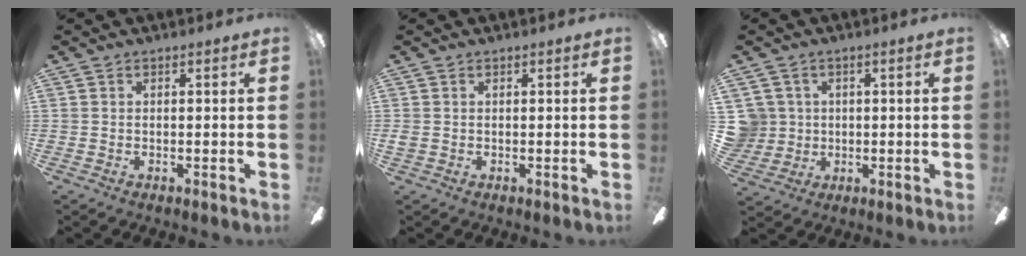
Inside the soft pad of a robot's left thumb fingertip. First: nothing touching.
{"total": 0.8, "force": [0.2, 0.7, 0.3], "torque": [-0.006, 0.004, 0.003]}
{"total": 6.5, "force": [1.4, 6.3, 0.7], "torque": [-0.036, 0.005, 0.028]}